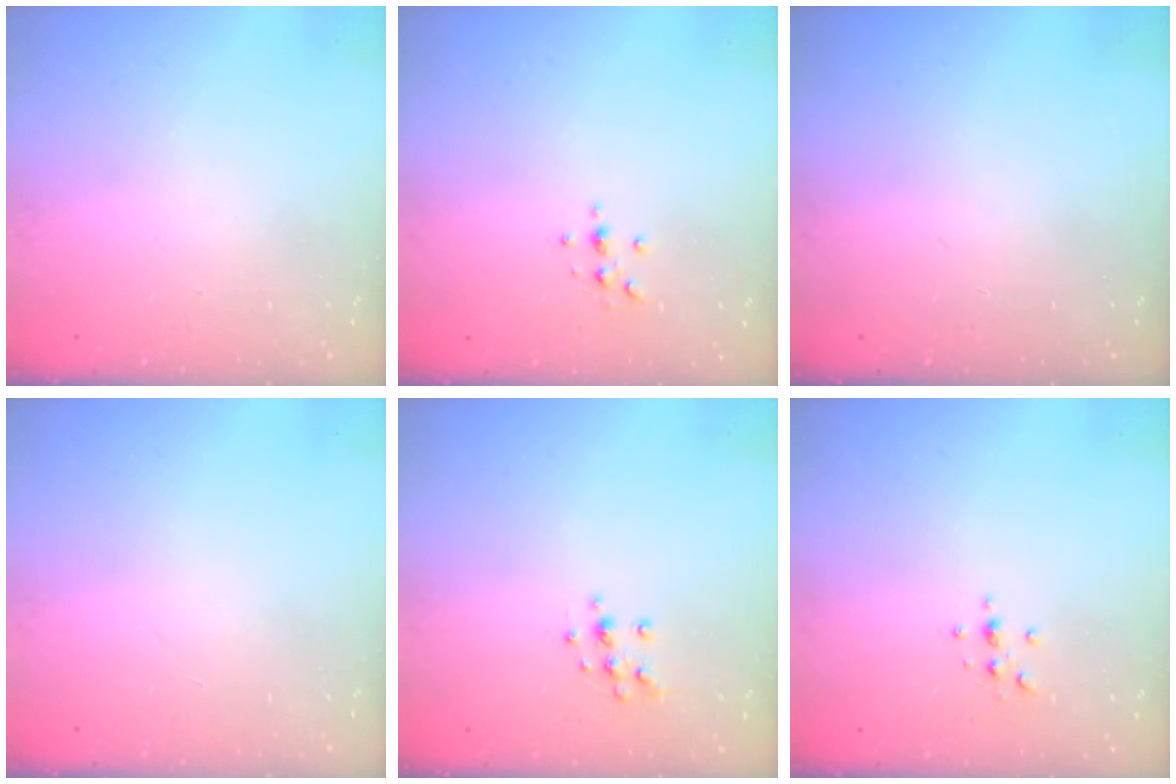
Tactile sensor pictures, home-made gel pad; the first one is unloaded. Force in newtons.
{"total": 2.3, "press": 2.3, "slide": 0.2}
{"total": 0.0}
{"total": 0.0}
{"total": 9.0, "press": 8.9, "slide": 0.8}
{"total": 2.3, "press": 2.3, "slide": 0.2}